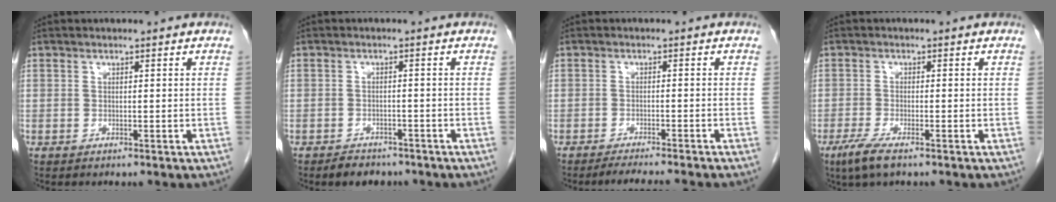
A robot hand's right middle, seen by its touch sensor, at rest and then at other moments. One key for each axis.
{"total": 3.6, "fx": -2.9, "fy": 1.8, "fz": 0.9, "tx": -0.020, "ty": 0.001, "tz": -0.041}
{"total": 6.1, "fx": -5.4, "fy": -0.8, "fz": 2.7, "tx": -0.027, "ty": -0.012, "tz": -0.082}
{"total": 4.1, "fx": -2.6, "fy": 0.7, "fz": 3.0, "tx": -0.070, "ty": -0.012, "tz": -0.050}